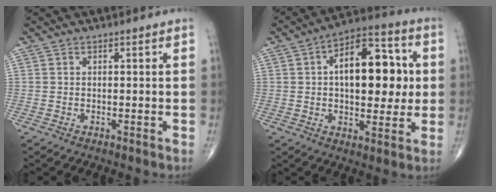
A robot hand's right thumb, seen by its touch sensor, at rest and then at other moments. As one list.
[{"total": 17.6, "force": [2.3, 9.3, 14.7], "torque": [-0.175, 0.014, 0.028]}]